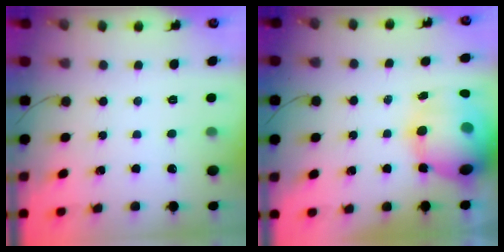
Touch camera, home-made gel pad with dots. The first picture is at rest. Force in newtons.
{"total": 20.5, "press": 19.9, "slide": 4.9}